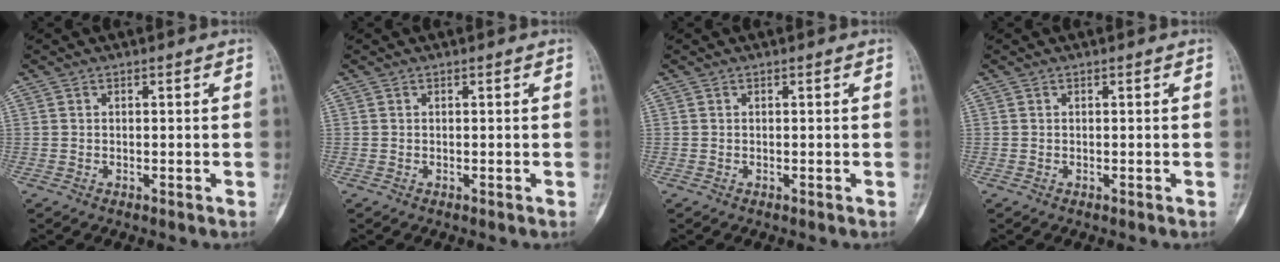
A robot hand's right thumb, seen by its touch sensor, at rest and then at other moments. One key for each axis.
{"total": 0.0}
{"total": 0.0}
{"total": 0.0}